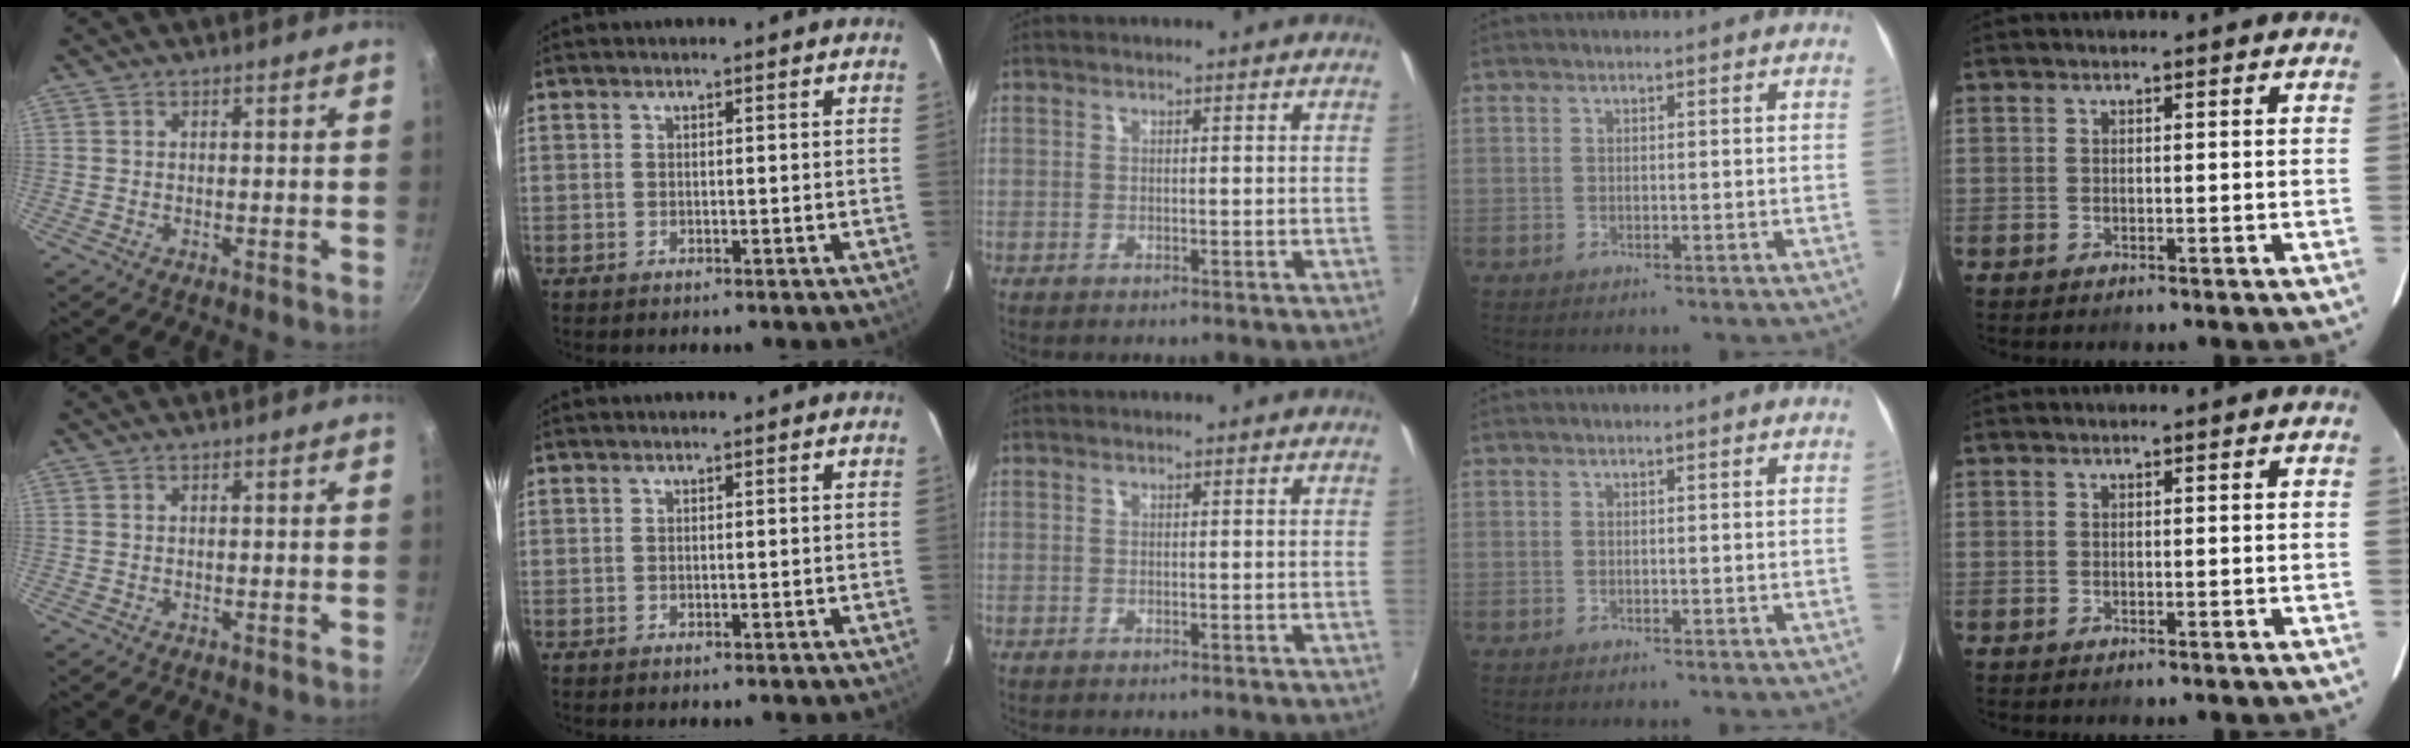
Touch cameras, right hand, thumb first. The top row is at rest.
{}